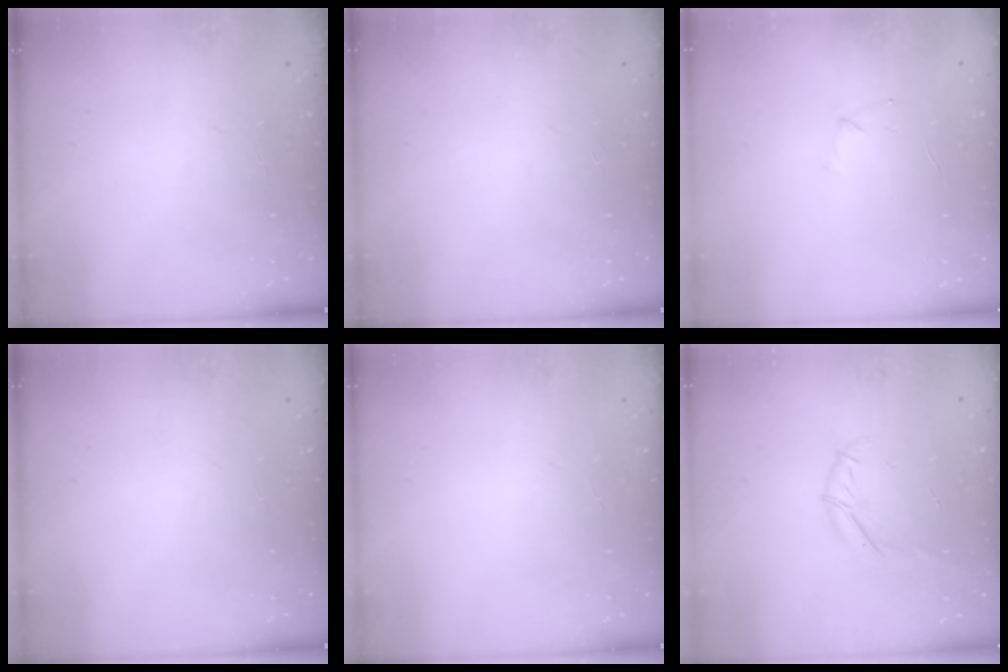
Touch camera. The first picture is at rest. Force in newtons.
{"total": 0.0}
{"total": 3.8, "press": 3.7, "slide": 1.0}
{"total": 0.0}
{"total": 0.0}
{"total": 6.4, "press": 6.2, "slide": 1.5}